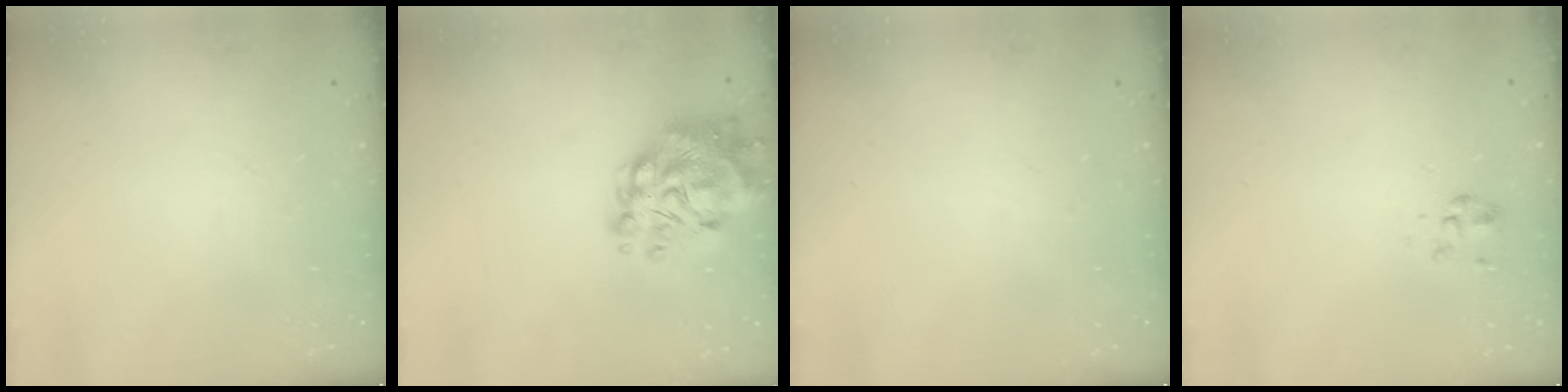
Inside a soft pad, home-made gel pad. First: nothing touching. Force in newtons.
{"total": 15.7, "press": 15.2, "slide": 4.0}
{"total": 0.0}
{"total": 2.5, "press": 2.5, "slide": 0.6}